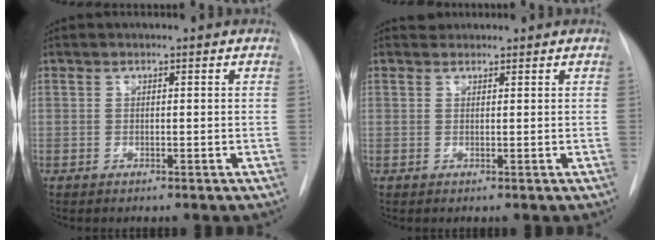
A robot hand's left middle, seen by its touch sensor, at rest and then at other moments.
{"total": 1.1, "force": [1.0, 0.4, -0.3], "torque": [0.000, 0.007, 0.015]}